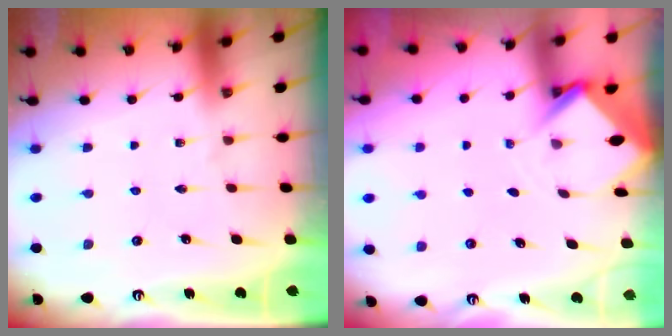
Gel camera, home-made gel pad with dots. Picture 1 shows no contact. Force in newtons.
{"total": 2.9, "press": 2.9, "slide": 0.2}